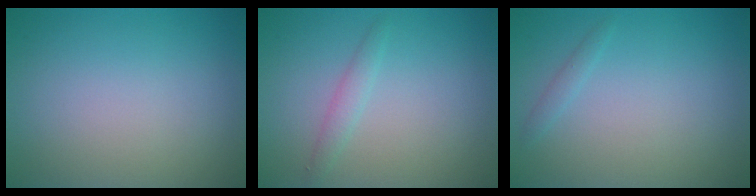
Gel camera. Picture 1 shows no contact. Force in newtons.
{"total": 1.3, "press": 1.2, "slide": 0.0}
{"total": 0.8, "press": 0.8, "slide": 0.1}